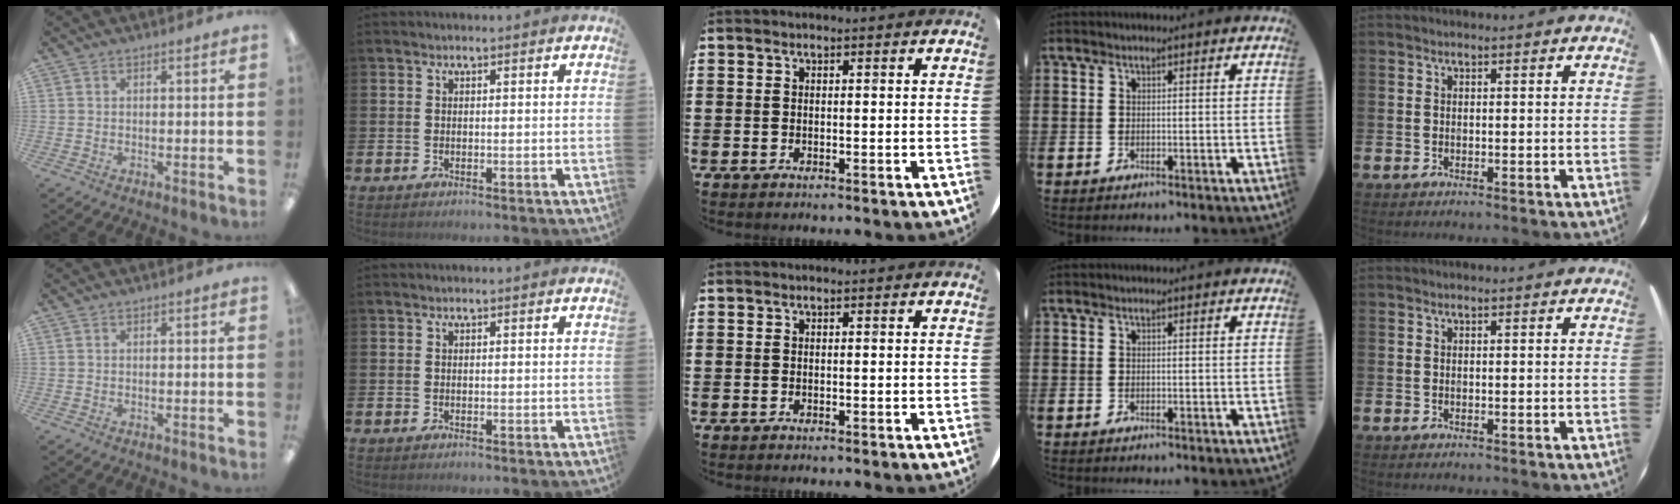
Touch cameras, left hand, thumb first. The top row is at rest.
{}